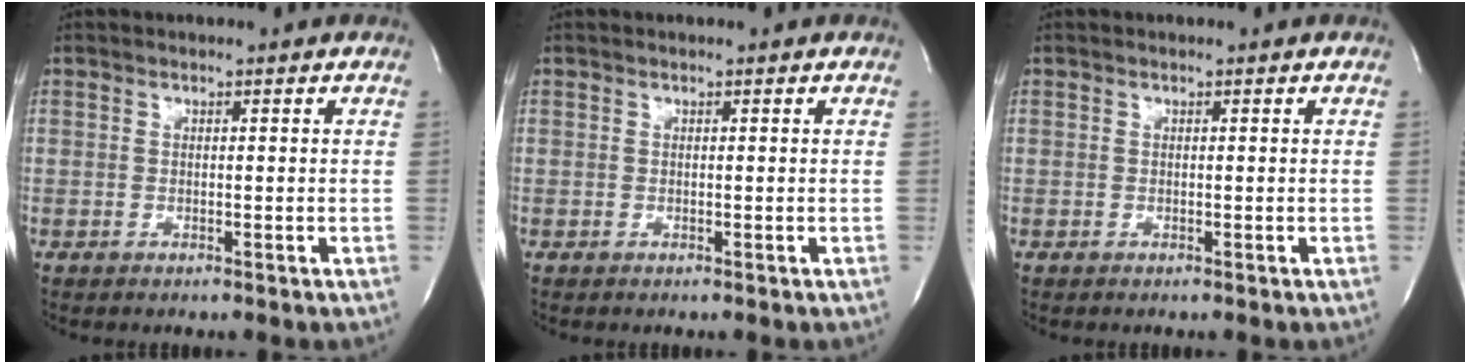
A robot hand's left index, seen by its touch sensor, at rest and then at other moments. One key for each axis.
{"total": 0.0}
{"total": 0.0}